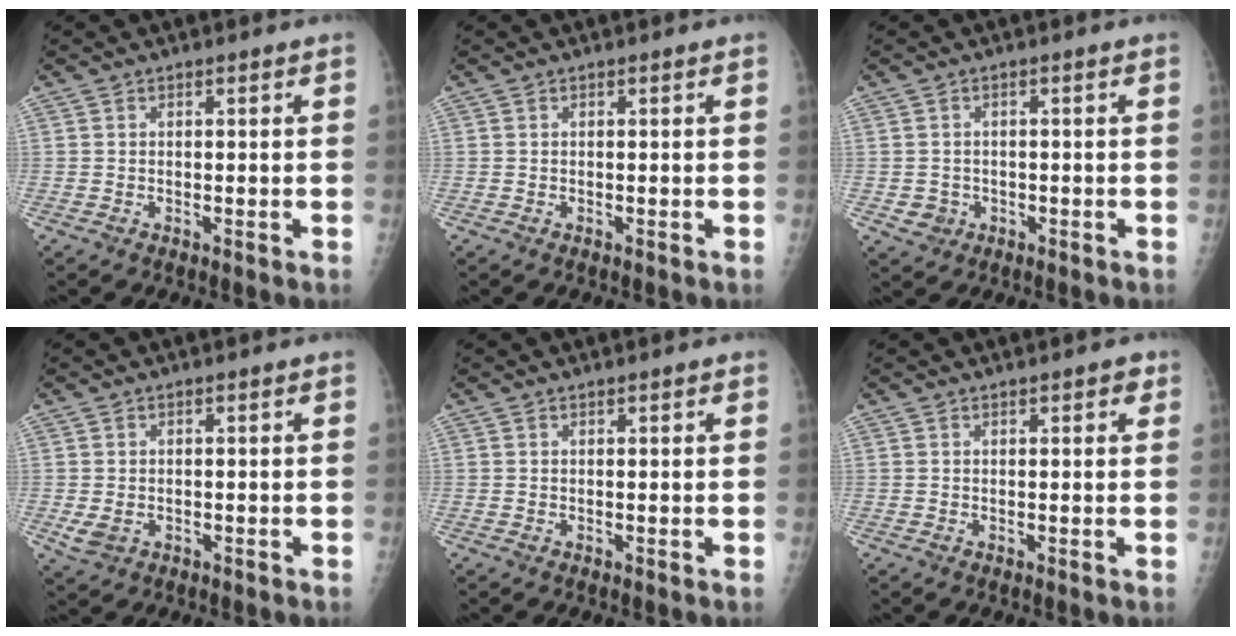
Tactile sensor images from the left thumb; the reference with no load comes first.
{"total": 0.0}
{"total": 2.7, "force": [-0.7, 2.5, 0.6], "torque": [0.003, 0.006, -0.005]}
{"total": 2.7, "force": [-0.4, 2.1, 1.7], "torque": [-0.034, -0.005, 0.000]}
{"total": 0.9, "force": [0.6, 0.3, 0.6], "torque": [-0.007, -0.001, 0.008]}
{"total": 2.0, "force": [1.2, 0.9, 1.3], "torque": [-0.007, -0.002, 0.013]}